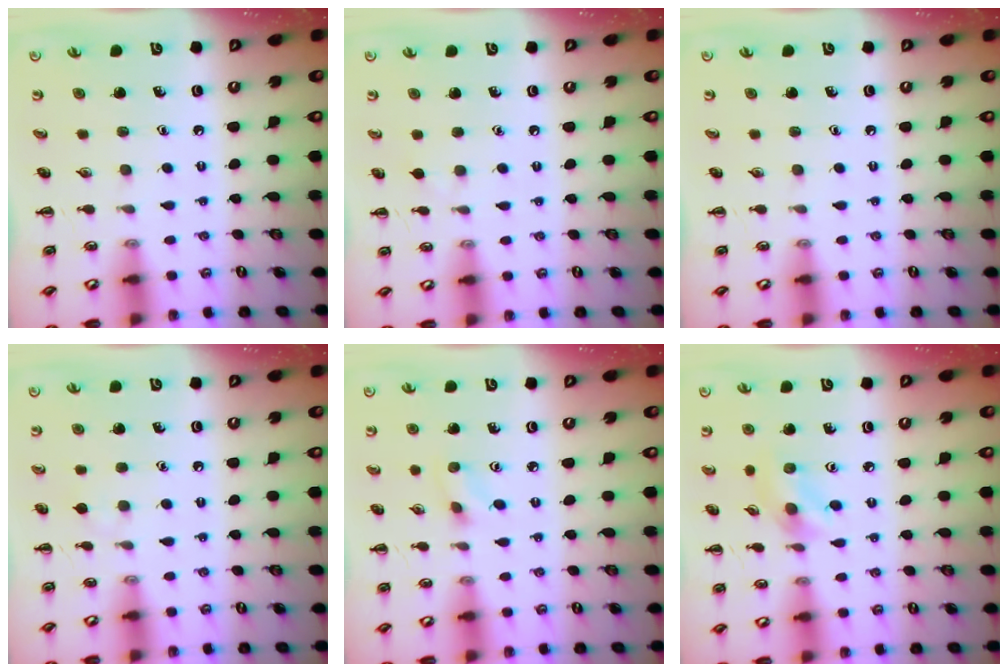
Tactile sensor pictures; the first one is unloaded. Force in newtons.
{"total": 2.6, "press": 2.3, "slide": 1.1}
{"total": 0.0}
{"total": 4.2, "press": 3.9, "slide": 1.6}
{"total": 2.5, "press": 2.4, "slide": 0.9}
{"total": 3.5, "press": 3.4, "slide": 0.6}